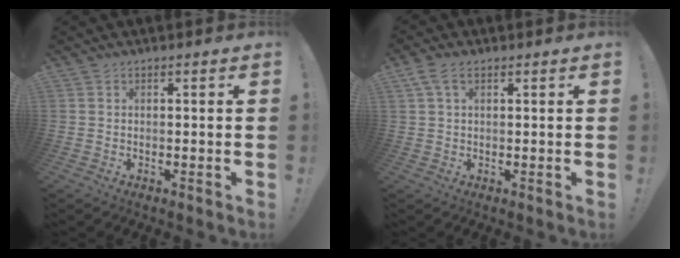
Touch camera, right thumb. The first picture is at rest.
{"total": 4.2, "force": [1.7, 2.3, 3.1], "torque": [-0.066, 0.006, 0.035]}